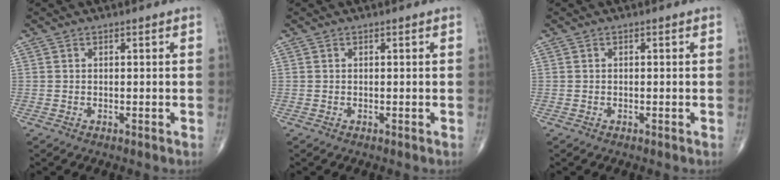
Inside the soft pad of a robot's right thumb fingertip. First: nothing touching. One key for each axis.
{"total": 0.0}
{"total": 0.0}